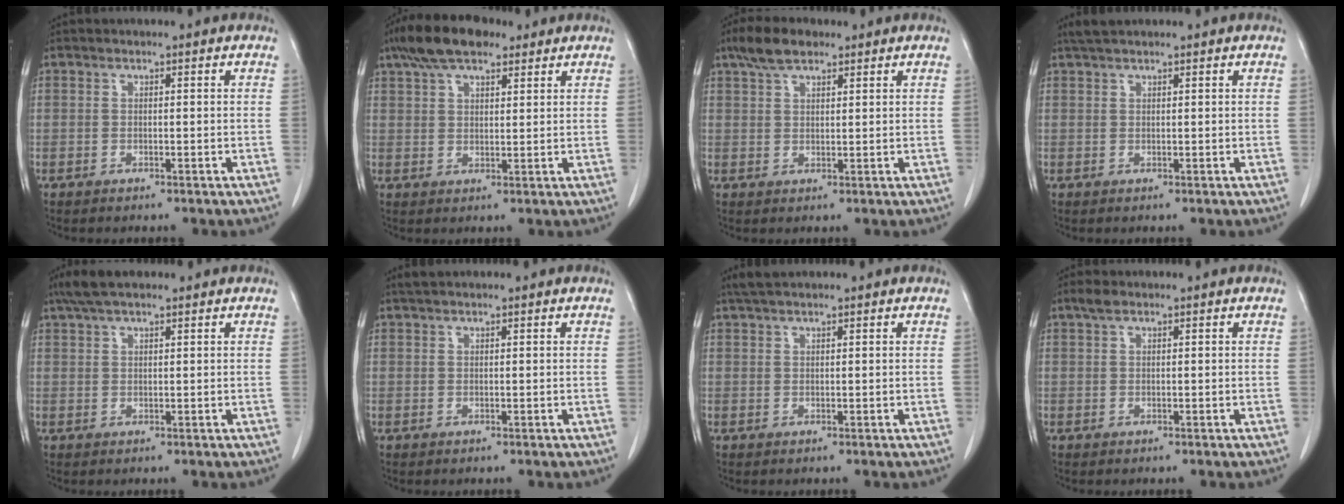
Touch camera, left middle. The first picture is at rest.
{"total": 9.3, "force": [6.7, 3.3, 5.5], "torque": [-0.107, 0.025, 0.118]}
{"total": 5.1, "force": [3.7, 2.0, 2.9], "torque": [-0.062, 0.014, 0.070]}
{"total": 2.7, "force": [2.3, 0.4, 1.3], "torque": [-0.027, 0.018, 0.045]}
{"total": 5.2, "force": [4.0, 1.3, 3.1], "torque": [-0.062, 0.023, 0.073]}
{"total": 1.6, "force": [1.4, 0.2, 0.8], "torque": [-0.019, 0.017, 0.027]}
{"total": 2.8, "force": [2.4, 0.4, 1.4], "torque": [-0.029, 0.019, 0.046]}
{"total": 1.5, "force": [1.1, 0.5, 0.9], "torque": [-0.021, 0.013, 0.021]}